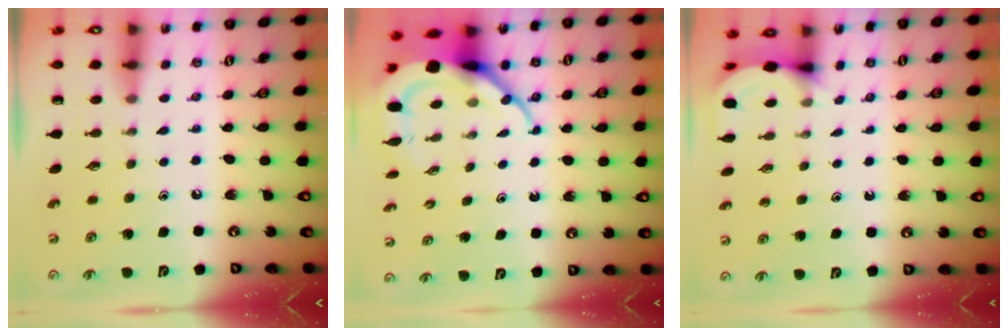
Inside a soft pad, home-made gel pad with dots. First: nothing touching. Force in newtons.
{"total": 11.2, "press": 11.1, "slide": 1.2}
{"total": 3.1, "press": 3.1, "slide": 0.2}